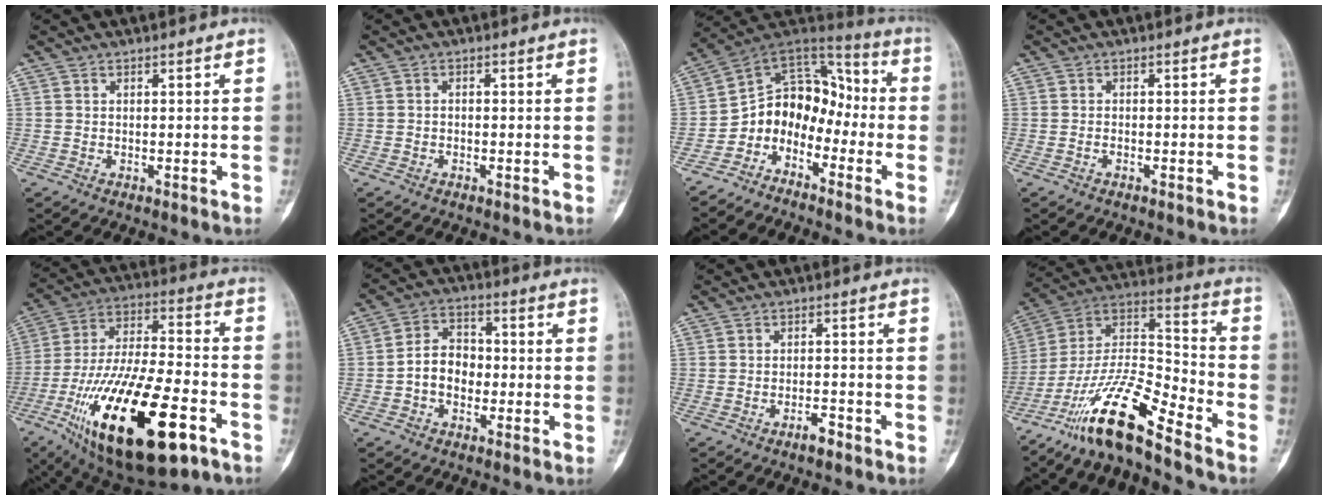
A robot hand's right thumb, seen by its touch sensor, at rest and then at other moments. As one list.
[{"total": 0.5, "force": [-0.3, 0.3, 0.3], "torque": [-0.004, 0.003, -0.010]}, {"total": 11.5, "force": [-5.0, 8.7, 5.5], "torque": [-0.049, 0.106, -0.105]}, {"total": 0.6, "force": [-0.4, 0.2, 0.4], "torque": [-0.012, 0.005, -0.008]}, {"total": 29.9, "force": [-12.8, 11.2, 24.6], "torque": [-0.478, 0.041, -0.203]}, {"total": 7.6, "force": [-1.5, 5.8, 4.7], "torque": [-0.057, 0.031, -0.040]}, {"total": 2.5, "force": [-1.8, 0.8, 1.5], "torque": [-0.029, 0.010, -0.033]}, {"total": 17.9, "force": [-13.1, 3.4, 11.6], "torque": [-0.219, 0.087, -0.244]}]